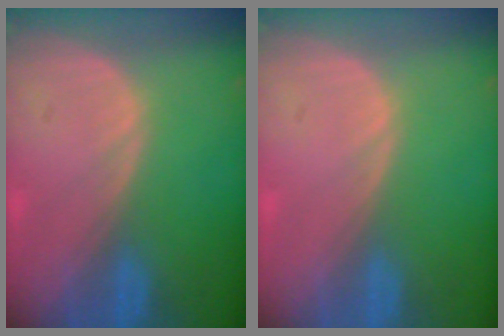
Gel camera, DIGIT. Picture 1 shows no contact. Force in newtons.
{"total": 0.0}